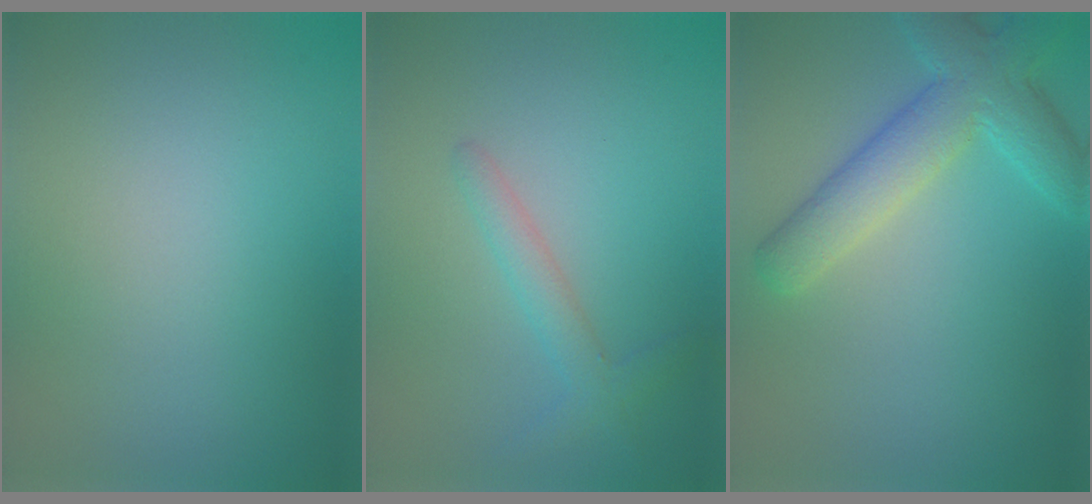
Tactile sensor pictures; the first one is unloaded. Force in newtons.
{"total": 2.2, "press": 2.2, "slide": 0.1}
{"total": 5.6, "press": 5.6, "slide": 0.2}